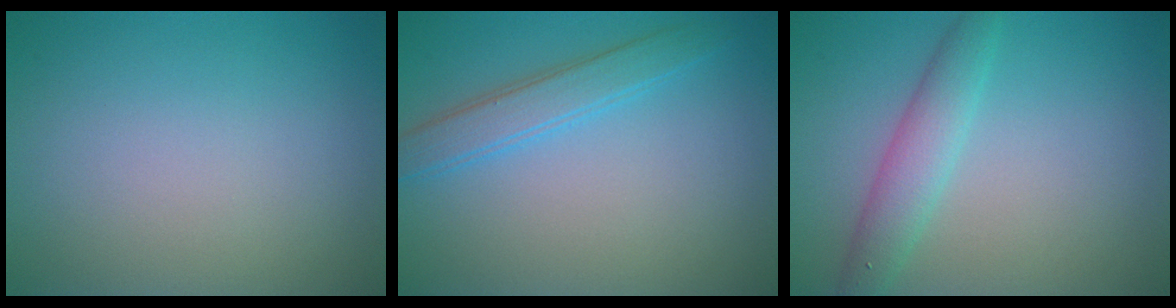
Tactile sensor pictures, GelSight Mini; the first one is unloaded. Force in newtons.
{"total": 2.9, "press": 2.9, "slide": 0.0}
{"total": 3.2, "press": 3.2, "slide": 0.1}